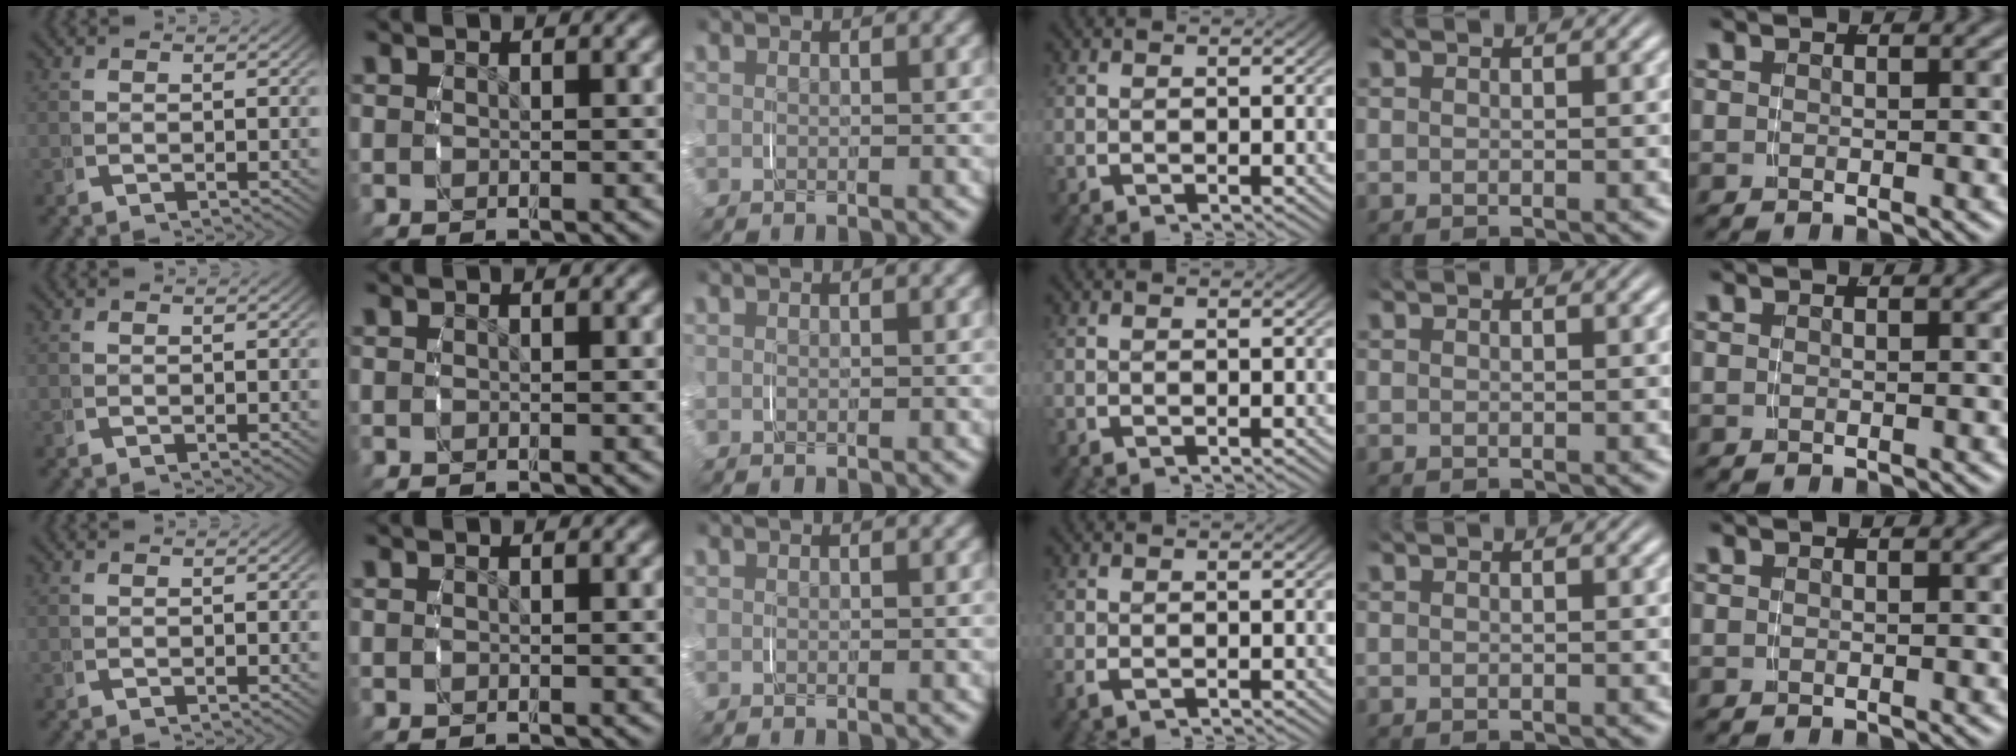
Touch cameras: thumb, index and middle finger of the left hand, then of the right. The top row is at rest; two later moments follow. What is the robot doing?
{"motion": "grasp_and_lifting", "object": "napkin"}